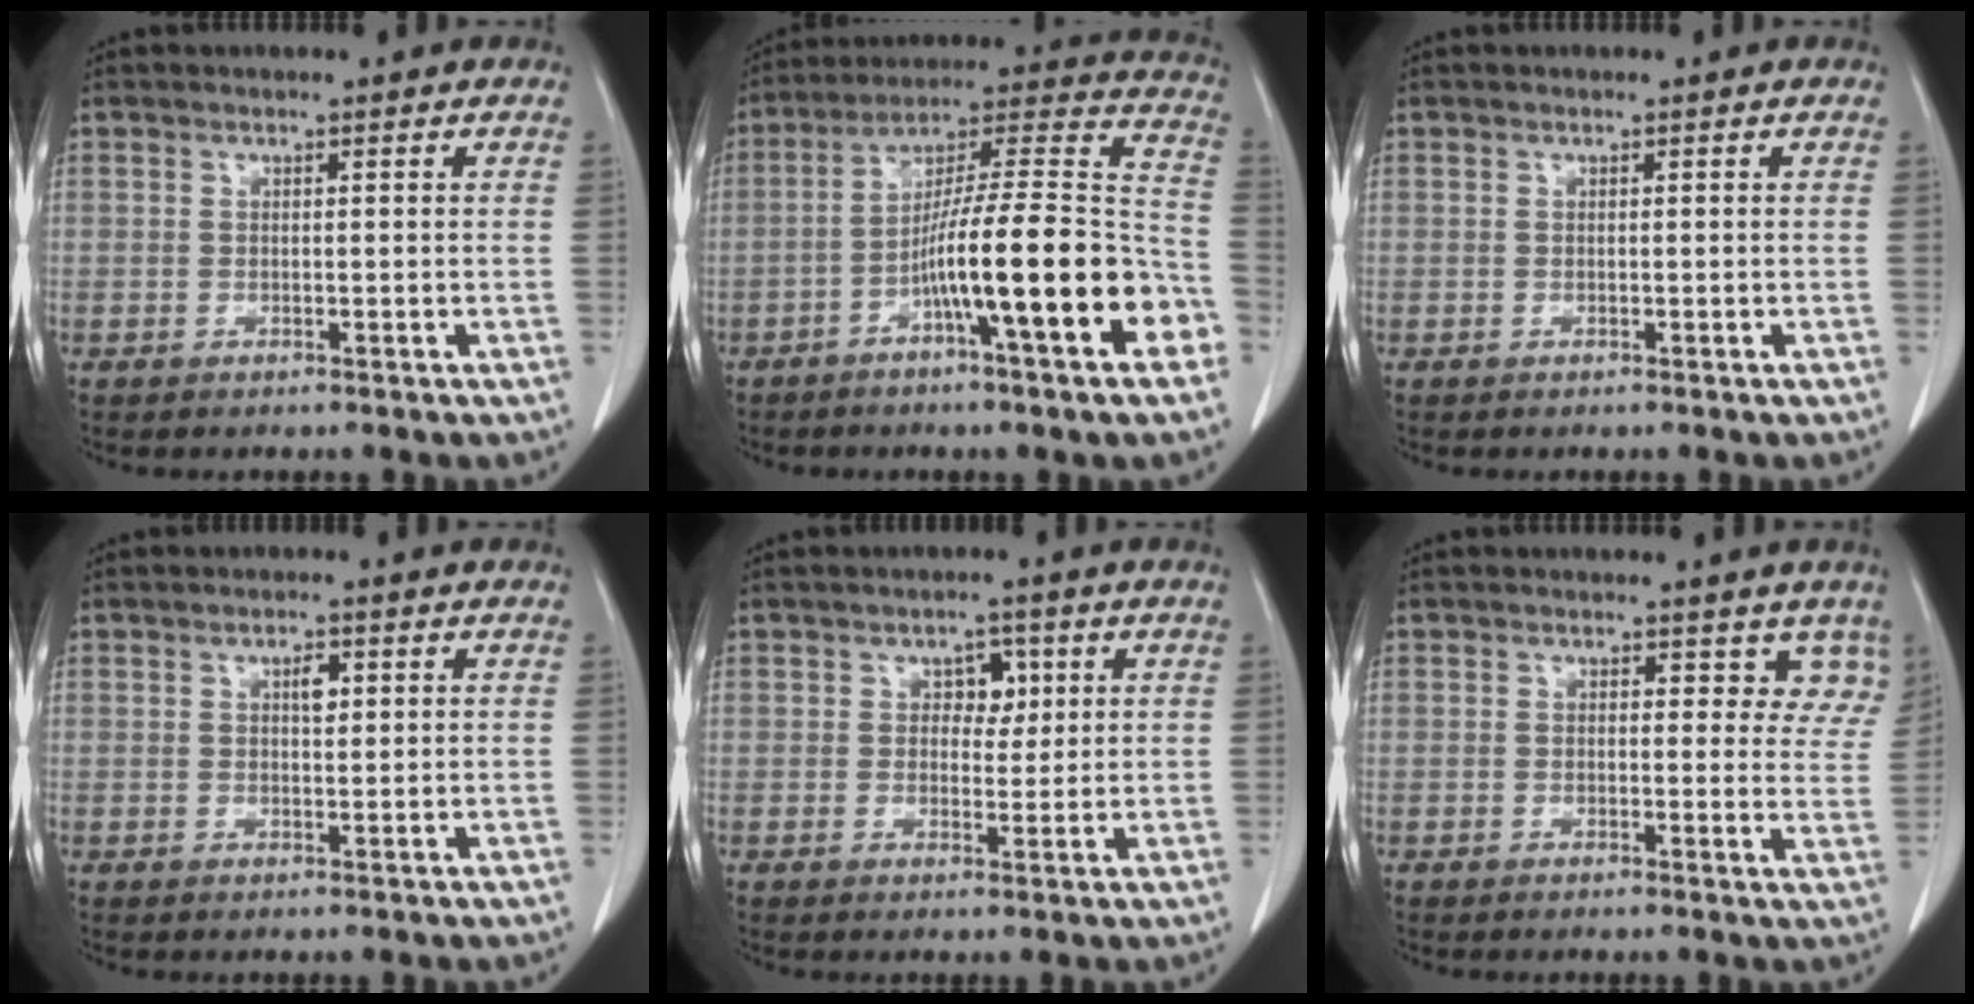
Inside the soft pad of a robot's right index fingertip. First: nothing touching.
{"total": 20.1, "force": [-7.5, 1.0, 18.6], "torque": [-0.260, 0.013, -0.123]}
{"total": 0.0}
{"total": 2.0, "force": [0.7, 0.9, 1.7], "torque": [-0.027, 0.000, 0.012]}
{"total": 3.4, "force": [1.1, 2.4, 2.2], "torque": [-0.024, 0.006, 0.017]}
{"total": 5.0, "force": [4.0, 2.7, 1.5], "torque": [0.013, -0.010, 0.027]}